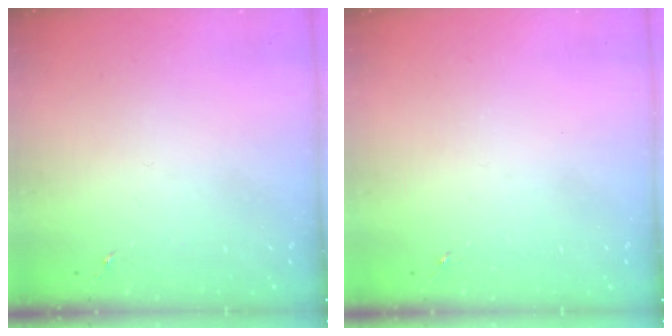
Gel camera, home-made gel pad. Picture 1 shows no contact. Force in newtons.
{"total": 0.0}